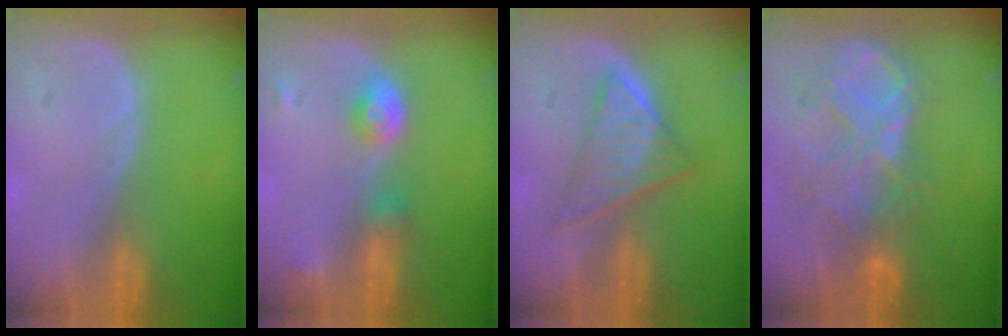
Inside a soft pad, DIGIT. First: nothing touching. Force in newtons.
{"total": 4.3, "press": 4.3, "slide": 0.3}
{"total": 6.2, "press": 5.7, "slide": 2.3}
{"total": 9.2, "press": 7.8, "slide": 4.9}